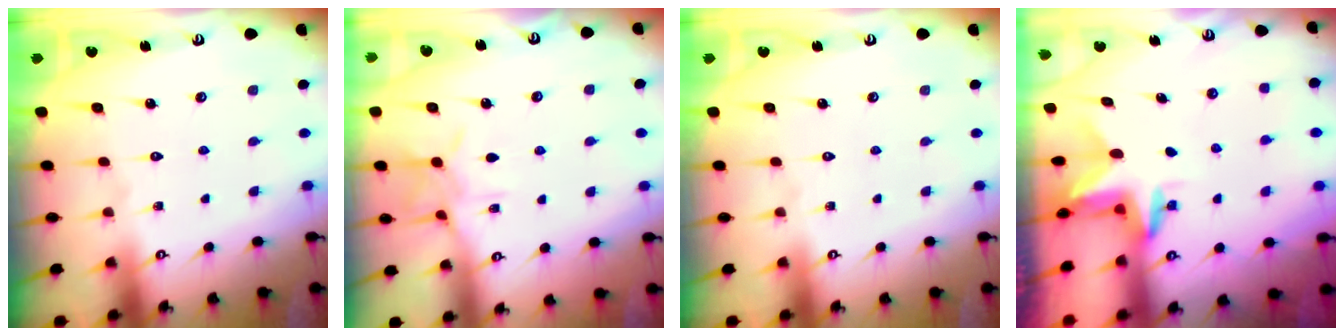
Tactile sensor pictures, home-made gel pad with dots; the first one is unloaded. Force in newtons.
{"total": 8.5, "press": 8.5, "slide": 0.5}
{"total": 0.0}
{"total": 3.0, "press": 3.0, "slide": 0.2}